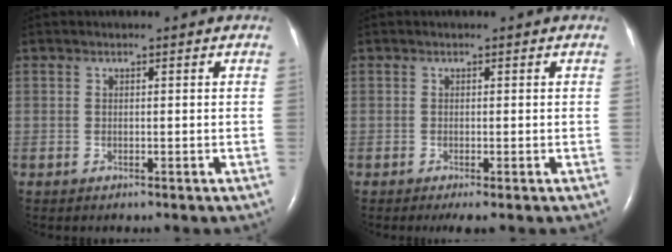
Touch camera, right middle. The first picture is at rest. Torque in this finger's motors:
{"motor_torque": [0.25, -0.19, 0.05, 0.03]}